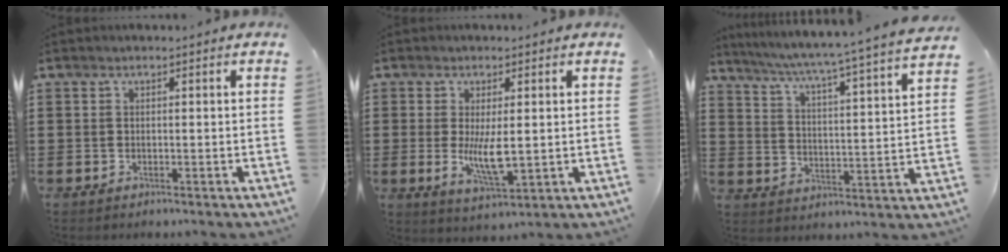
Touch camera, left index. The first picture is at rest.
{"total": 6.3, "force": [0.0, 2.0, 5.9], "torque": [-0.098, -0.008, -0.003]}
{"total": 4.7, "force": [3.9, -1.2, 2.4], "torque": [-0.066, -0.047, 0.053]}